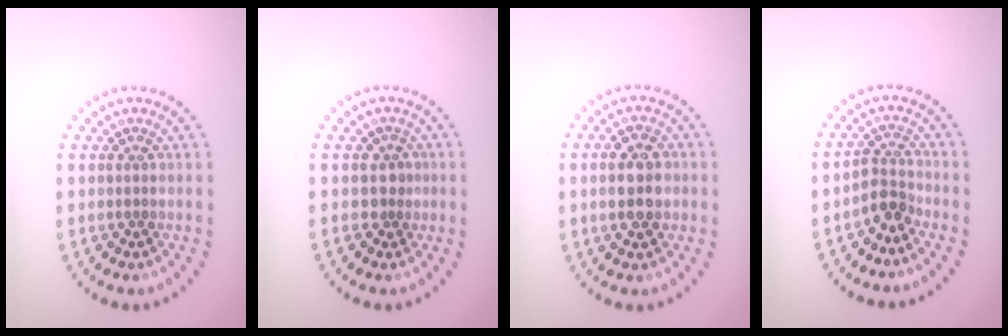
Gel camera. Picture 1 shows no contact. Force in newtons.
{"total": 1.6, "press": 1.3, "slide": 1.0}
{"total": 3.8, "press": 3.8, "slide": 0.2}
{"total": 2.4, "press": 1.8, "slide": 1.5}